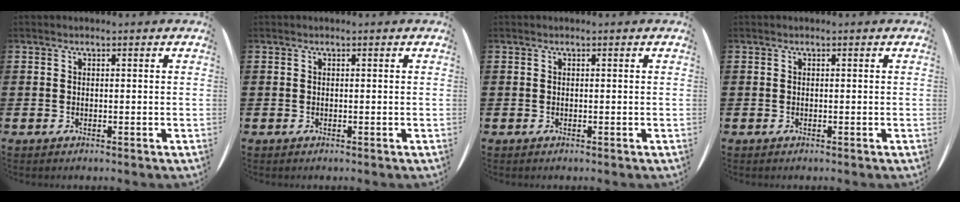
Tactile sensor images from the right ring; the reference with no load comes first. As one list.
[{"total": 0.0}, {"total": 0.0}, {"total": 0.0}]